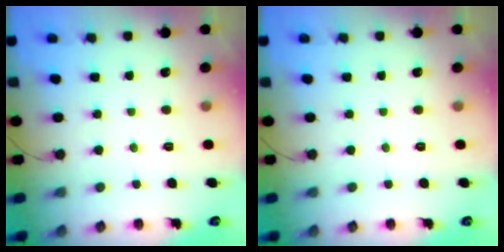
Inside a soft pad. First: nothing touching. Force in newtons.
{"total": 0.0}